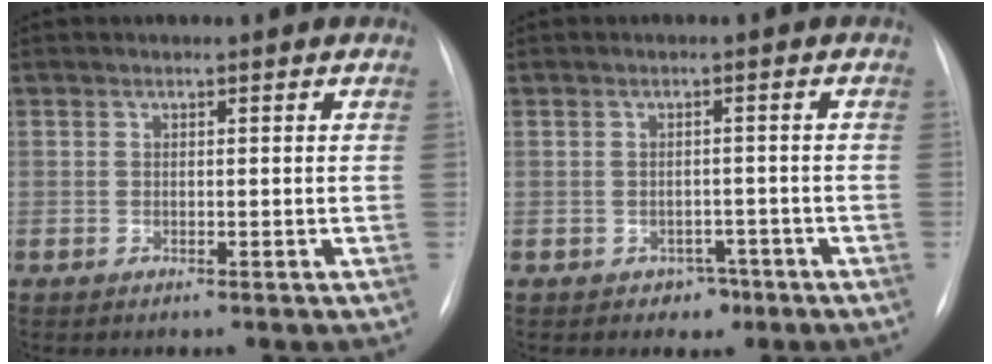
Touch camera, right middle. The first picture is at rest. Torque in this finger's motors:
{"motor_torque": [0.17, -0.20, -0.02, 0.00]}